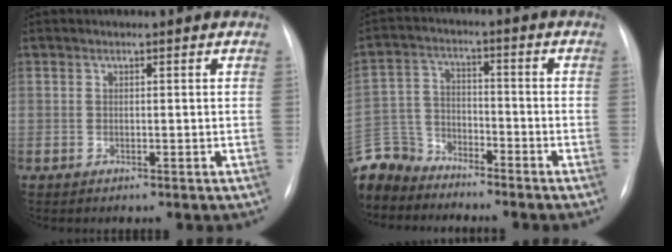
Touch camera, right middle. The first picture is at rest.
{"total": 10.5, "force": [-9.7, 4.1, 0.7], "torque": [-0.029, 0.010, -0.189]}